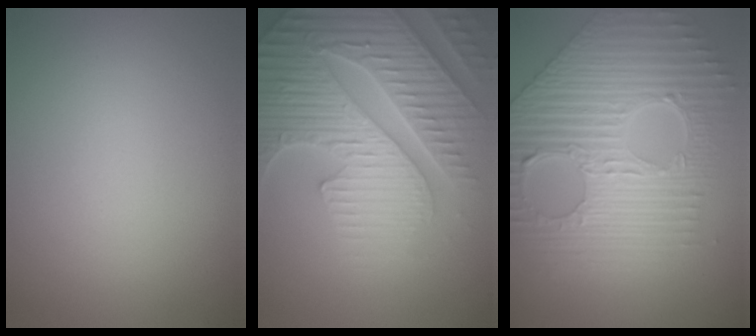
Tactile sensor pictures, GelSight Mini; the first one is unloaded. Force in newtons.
{"total": 7.6, "press": 7.4, "slide": 1.8}
{"total": 9.9, "press": 6.9, "slide": 7.0}